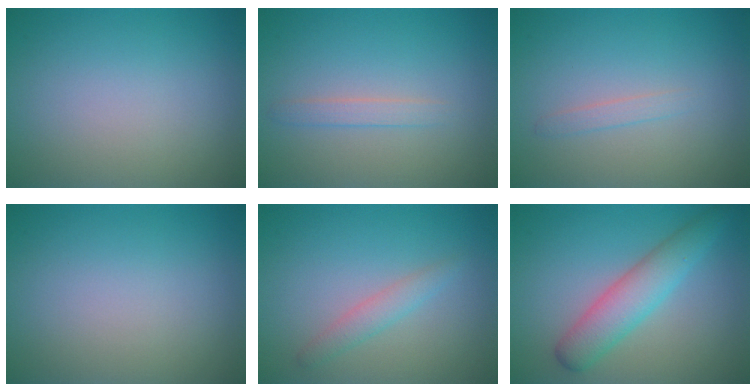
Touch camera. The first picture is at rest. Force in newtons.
{"total": 1.2, "press": 1.2, "slide": 0.1}
{"total": 0.9, "press": 0.9, "slide": 0.1}
{"total": 0.0}
{"total": 1.6, "press": 1.6, "slide": 0.0}
{"total": 4.3, "press": 4.3, "slide": 0.2}